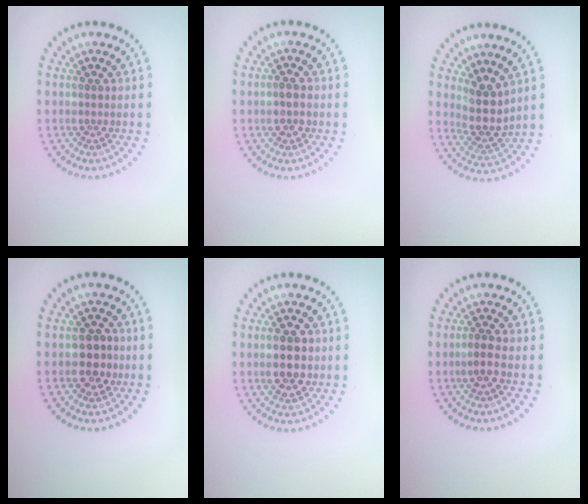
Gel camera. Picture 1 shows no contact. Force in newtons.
{"total": 1.8, "press": 1.8, "slide": 0.0}
{"total": 3.6, "press": 2.9, "slide": 2.1}
{"total": 2.9, "press": 2.9, "slide": 0.4}
{"total": 4.5, "press": 4.5, "slide": 0.2}
{"total": 1.8, "press": 1.6, "slide": 0.7}